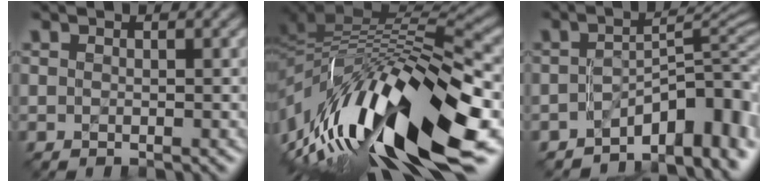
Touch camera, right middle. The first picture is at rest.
{"total": 16.9, "force": [-5.8, 6.1, 14.6], "torque": [-0.262, 0.017, -0.111]}
{"total": 8.1, "force": [-4.5, 3.1, 6.0], "torque": [-0.064, 0.009, -0.079]}